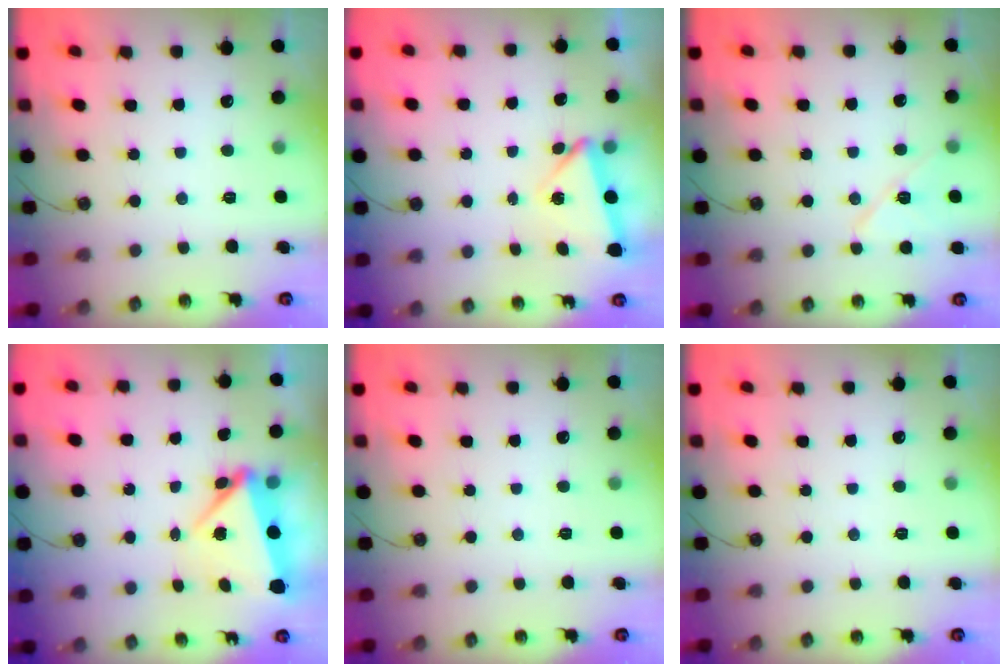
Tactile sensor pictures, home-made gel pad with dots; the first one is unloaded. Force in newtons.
{"total": 3.6, "press": 3.4, "slide": 1.4}
{"total": 9.1, "press": 9.1, "slide": 0.9}
{"total": 5.5, "press": 4.7, "slide": 2.9}
{"total": 0.0}
{"total": 0.0}